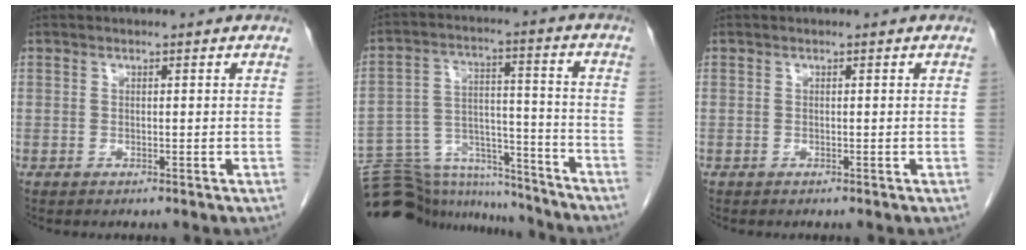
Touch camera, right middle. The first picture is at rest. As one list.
[{"total": 19.6, "force": [-18.6, 4.7, 4.0], "torque": [-0.100, 0.030, -0.284]}, {"total": 0.0}]